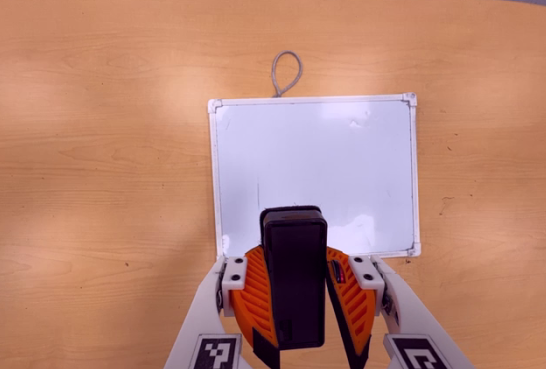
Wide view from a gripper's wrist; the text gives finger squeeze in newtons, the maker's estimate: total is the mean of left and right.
{"total": 9.7, "left": 10.0, "right": 9.4}